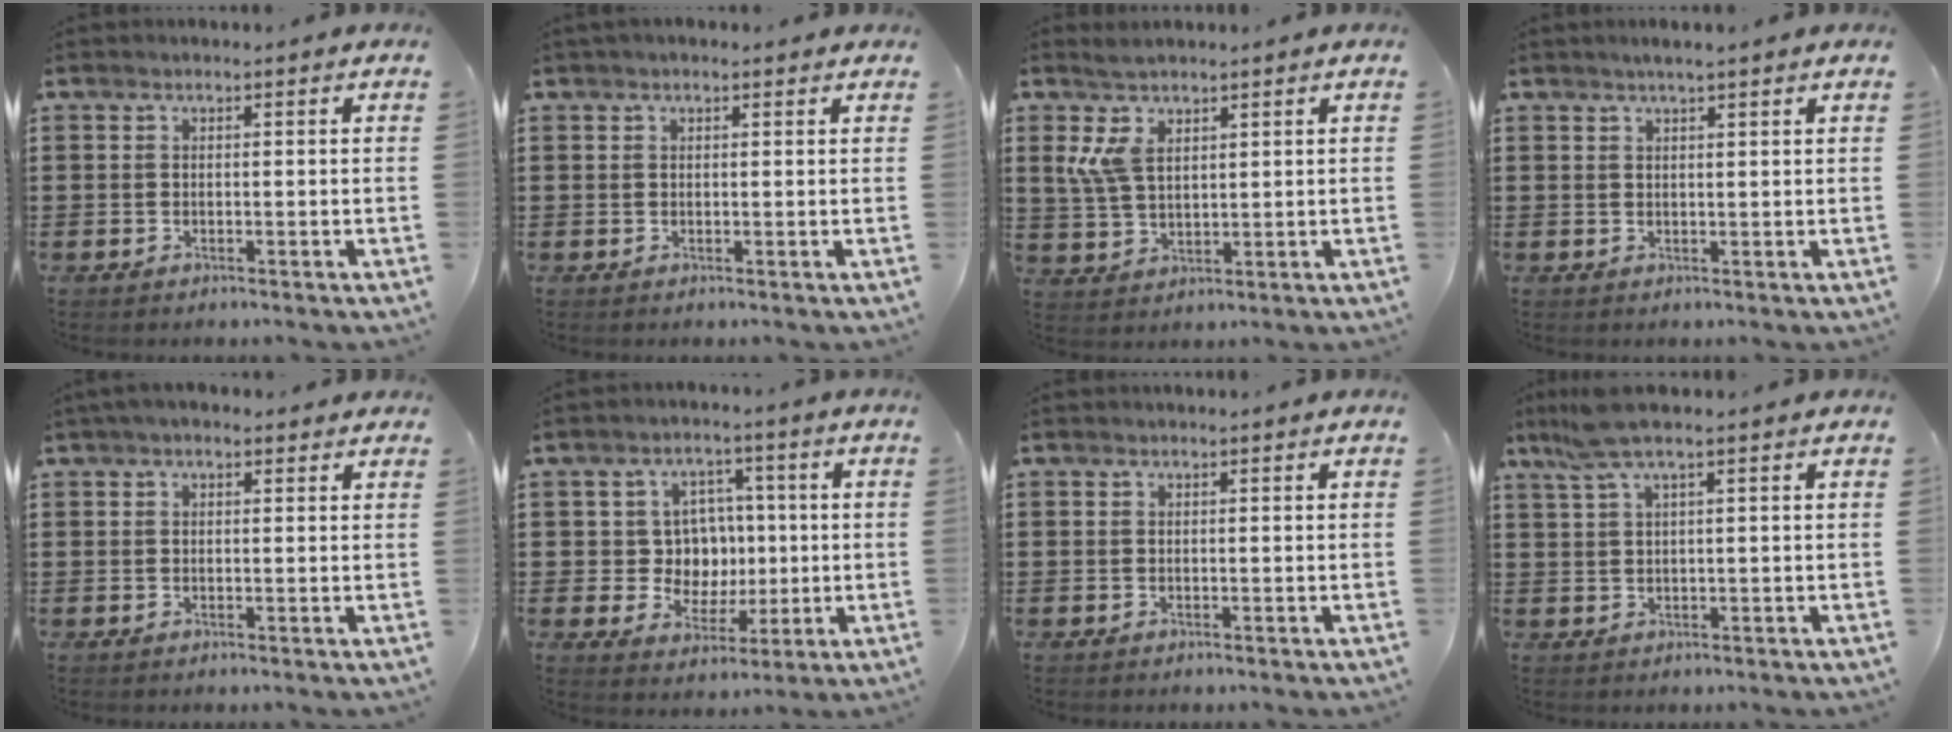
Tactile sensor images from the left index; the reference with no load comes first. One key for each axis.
{"total": 0.7, "fx": 0.5, "fy": 0.3, "fz": 0.5, "tx": -0.009, "ty": 0.005, "tz": 0.007}
{"total": 6.2, "fx": 3.2, "fy": 3.1, "fz": 4.3, "tx": -0.110, "ty": 0.002, "tz": 0.055}
{"total": 1.6, "fx": 1.3, "fy": -0.1, "fz": 0.9, "tx": -0.018, "ty": 0.002, "tz": 0.024}
{"total": 1.8, "fx": 1.2, "fy": 0.8, "fz": 1.1, "tx": -0.024, "ty": 0.007, "tz": 0.022}
{"total": 7.0, "fx": 0.6, "fy": 6.4, "fz": 2.8, "tx": -0.064, "ty": 0.012, "tz": 0.012}
{"total": 0.0}
{"total": 4.2, "fx": 2.3, "fy": 0.2, "fz": 3.5, "tx": -0.080, "ty": 0.001, "tz": 0.040}